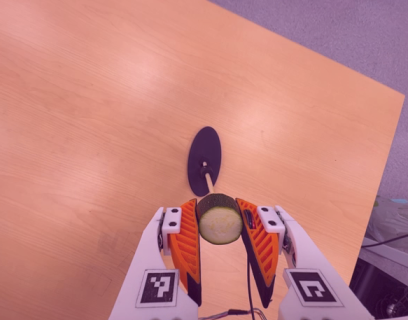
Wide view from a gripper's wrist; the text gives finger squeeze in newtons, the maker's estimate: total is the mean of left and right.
{"total": 13.2, "left": 14.1, "right": 12.2}